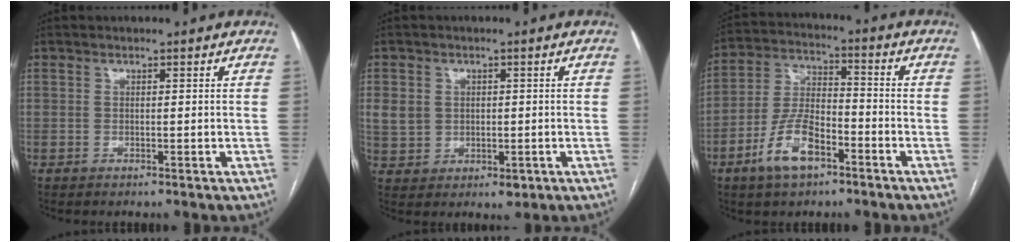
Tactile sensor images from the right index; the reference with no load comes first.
{"total": 7.9, "force": [0.3, 6.8, 4.0], "torque": [-0.099, 0.005, 0.025]}
{"total": 10.1, "force": [-5.4, 4.4, 7.4], "torque": [-0.162, 0.011, -0.098]}